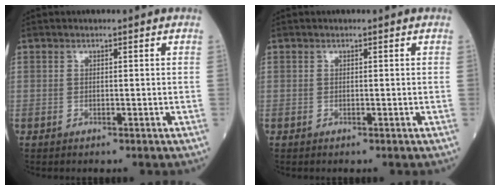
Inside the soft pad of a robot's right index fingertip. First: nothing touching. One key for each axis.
{"total": 0.0}